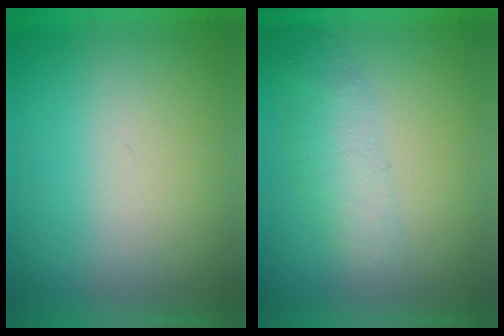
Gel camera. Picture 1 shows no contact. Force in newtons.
{"total": 2.1}